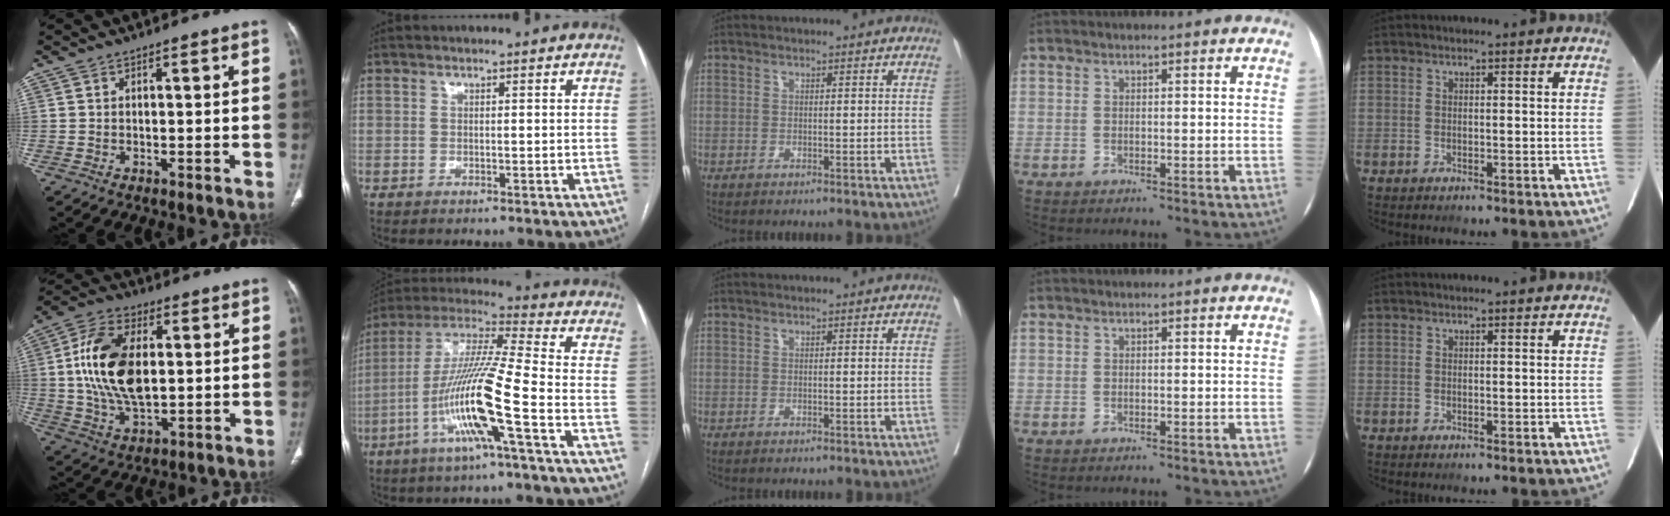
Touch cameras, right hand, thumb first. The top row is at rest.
{"thumb": {"total": 16.3, "force": [1.7, 9.3, 13.3], "torque": [-0.249, 0.004, 0.033]}, "index": {"total": 15.5, "force": [-5.5, -0.6, 14.5], "torque": [-0.292, -0.002, -0.111]}}